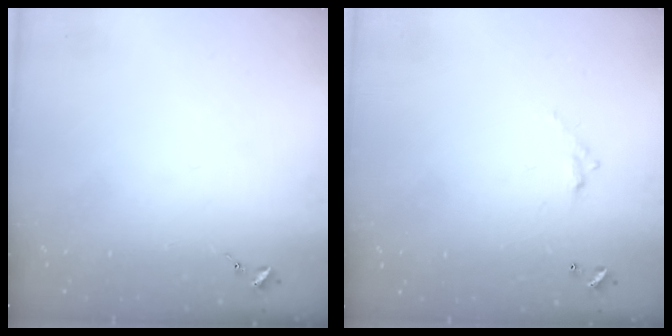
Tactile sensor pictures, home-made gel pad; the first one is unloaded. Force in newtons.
{"total": 4.9, "press": 4.9, "slide": 0.2}